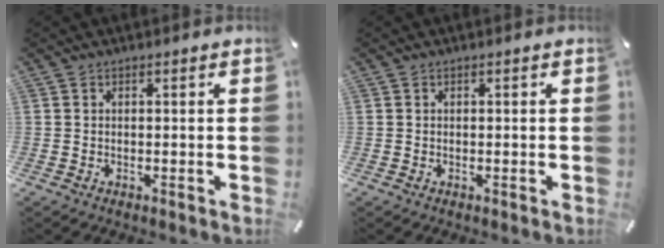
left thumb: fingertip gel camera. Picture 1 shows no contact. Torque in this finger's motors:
{"motor_torque": [0.01, 0.00, 0.00, 0.00, 0.00]}